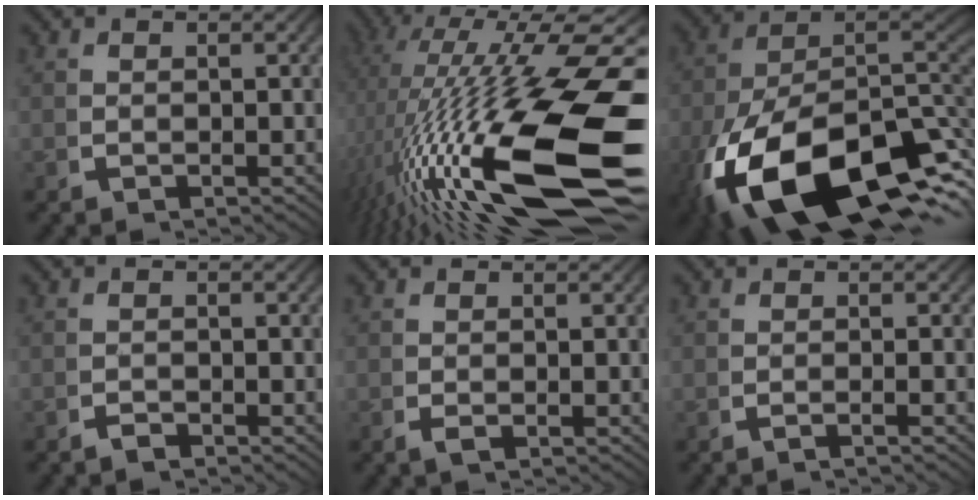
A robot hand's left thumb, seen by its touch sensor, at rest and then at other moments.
{"total": 17.0, "force": [-2.0, 8.0, 14.9], "torque": [-0.267, -0.042, -0.009]}
{"total": 24.2, "force": [-5.2, 15.2, 18.1], "torque": [-0.320, -0.073, -0.055]}
{"total": 1.0, "force": [-1.0, 0.2, 0.0], "torque": [0.007, -0.002, -0.019]}
{"total": 0.6, "force": [-0.3, 0.3, 0.5], "torque": [-0.013, -0.003, -0.003]}
{"total": 1.1, "force": [-0.4, -0.3, 1.0], "torque": [-0.022, 0.002, -0.009]}